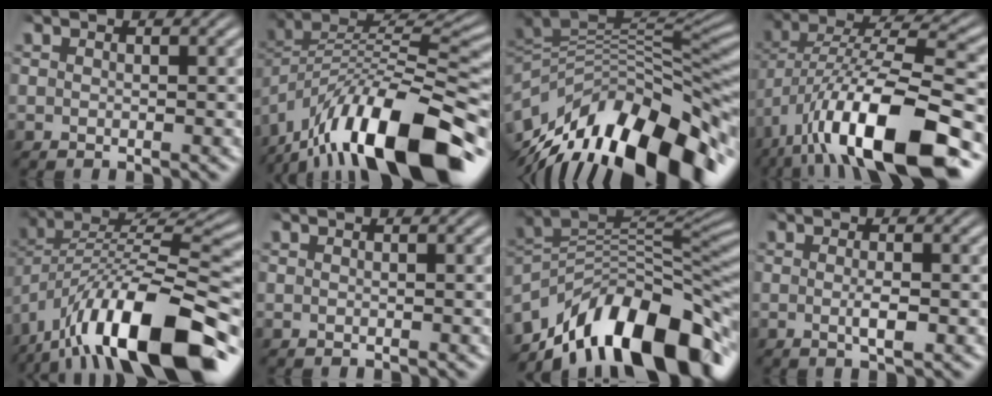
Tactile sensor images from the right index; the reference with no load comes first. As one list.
[{"total": 13.2, "force": [-5.9, 6.2, 10.0], "torque": [-0.167, -0.038, -0.076]}, {"total": 16.6, "force": [-4.4, 10.2, 12.4], "torque": [-0.204, -0.038, -0.047]}, {"total": 12.7, "force": [-3.9, 5.7, 10.6], "torque": [-0.194, -0.039, -0.037]}, {"total": 11.9, "force": [-4.9, 5.0, 9.6], "torque": [-0.164, -0.032, -0.060]}, {"total": 0.0}, {"total": 17.3, "force": [-6.5, 9.8, 12.8], "torque": [-0.191, -0.042, -0.081]}, {"total": 1.9, "force": [-0.9, 0.0, 1.7], "torque": [-0.026, -0.016, -0.010]}]